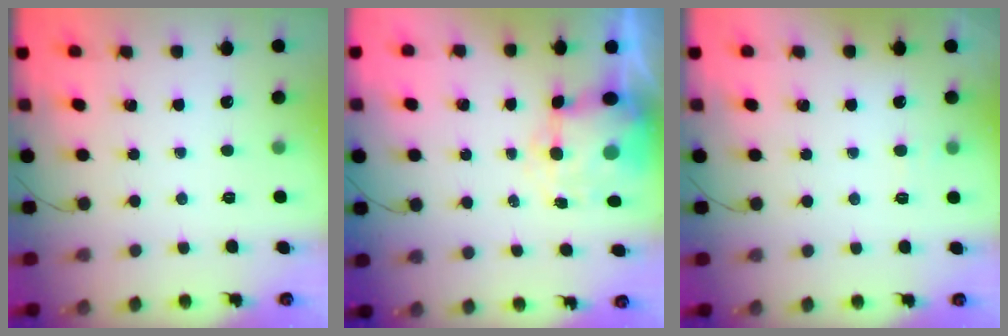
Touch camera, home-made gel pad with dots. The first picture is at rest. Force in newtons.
{"total": 7.7, "press": 7.5, "slide": 1.8}
{"total": 5.0, "press": 4.8, "slide": 1.2}